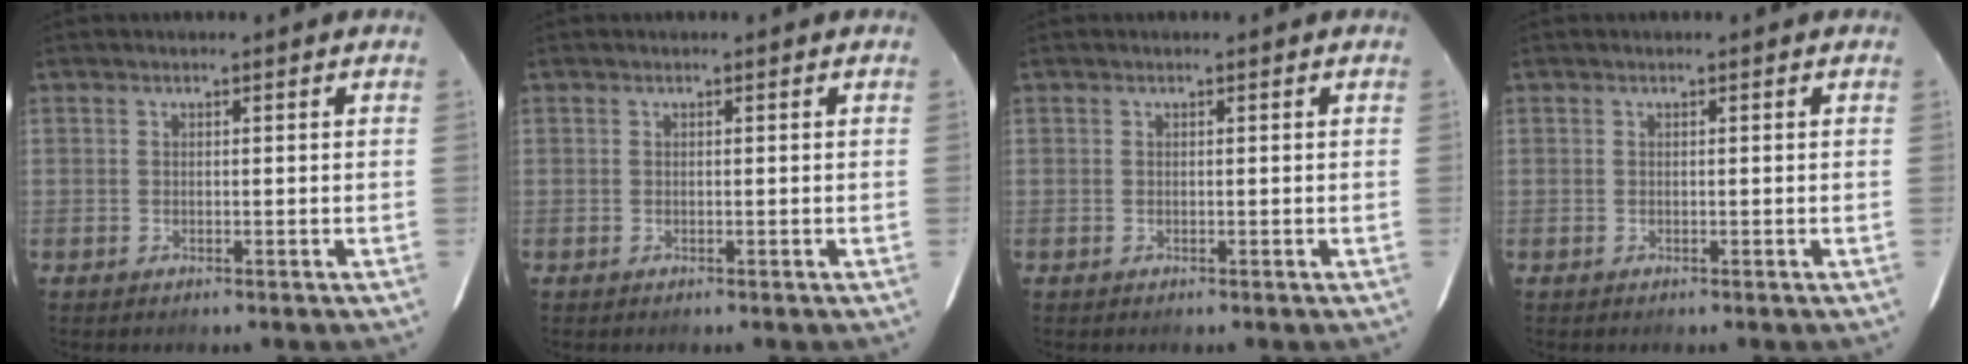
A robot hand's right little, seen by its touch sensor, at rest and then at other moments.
{"total": 0.0}
{"total": 0.0}
{"total": 0.0}